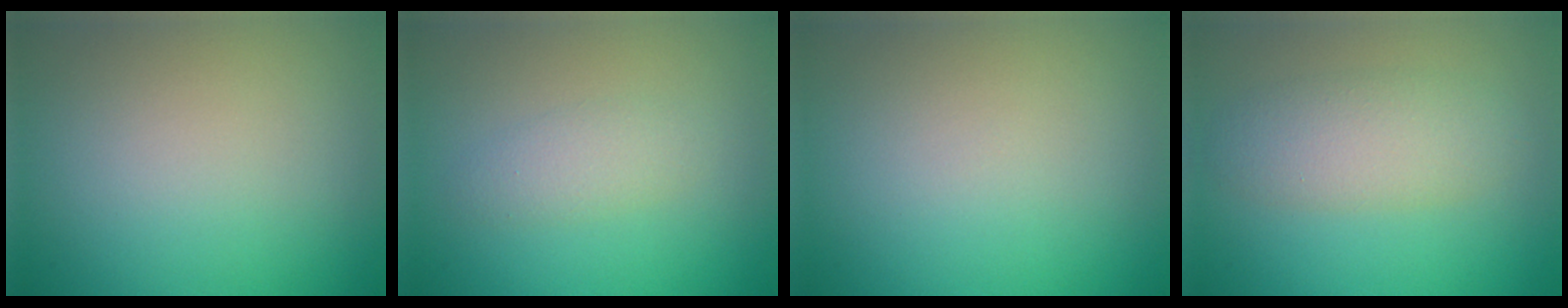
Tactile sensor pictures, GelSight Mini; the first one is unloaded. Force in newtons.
{"total": 1.8, "press": 1.8, "slide": 0.1}
{"total": 0.0}
{"total": 3.8, "press": 3.8, "slide": 0.1}